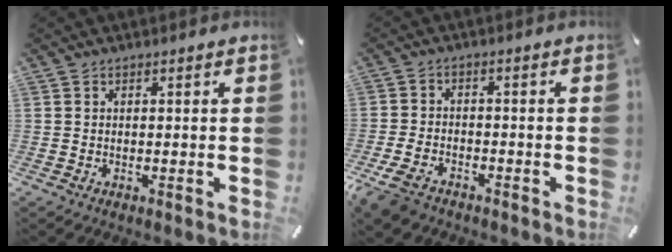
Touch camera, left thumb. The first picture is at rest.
{"total": 6.5, "force": [-4.6, 3.5, 3.0], "torque": [-0.083, 0.008, -0.090]}